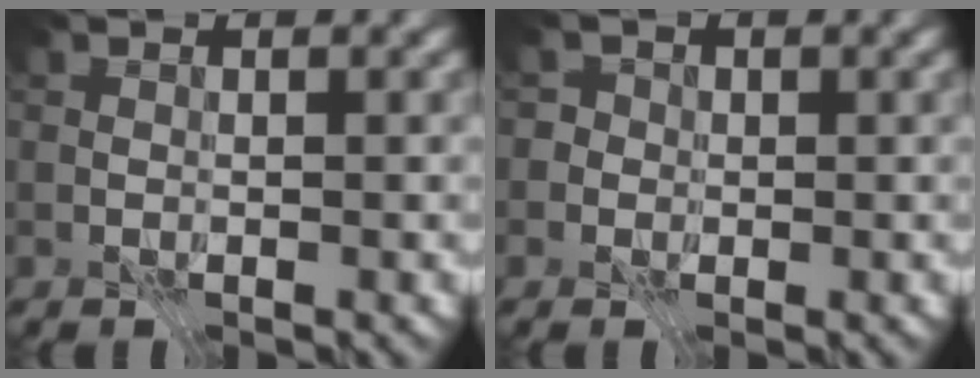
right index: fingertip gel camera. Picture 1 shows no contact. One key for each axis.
{"total": 2.8, "fx": 0.5, "fy": 2.7, "fz": 0.8, "tx": 0.008, "ty": 0.021, "tz": -0.010}